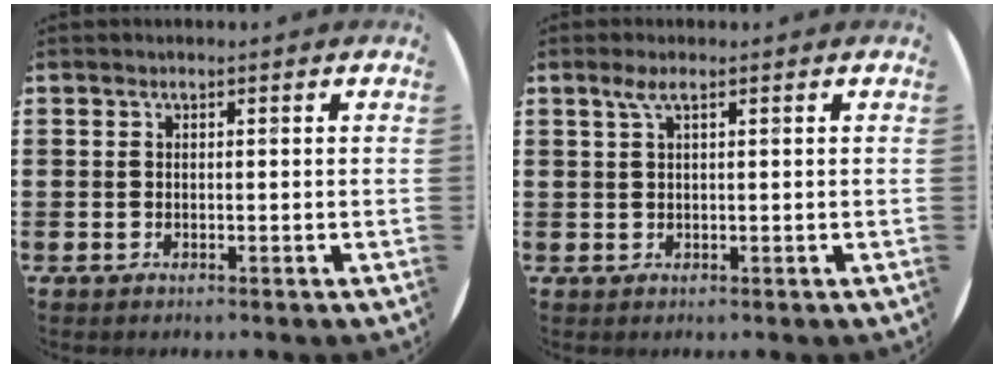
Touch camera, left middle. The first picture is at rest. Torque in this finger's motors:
{"motor_torque": [0.69, -0.04, 0.17, 0.01]}